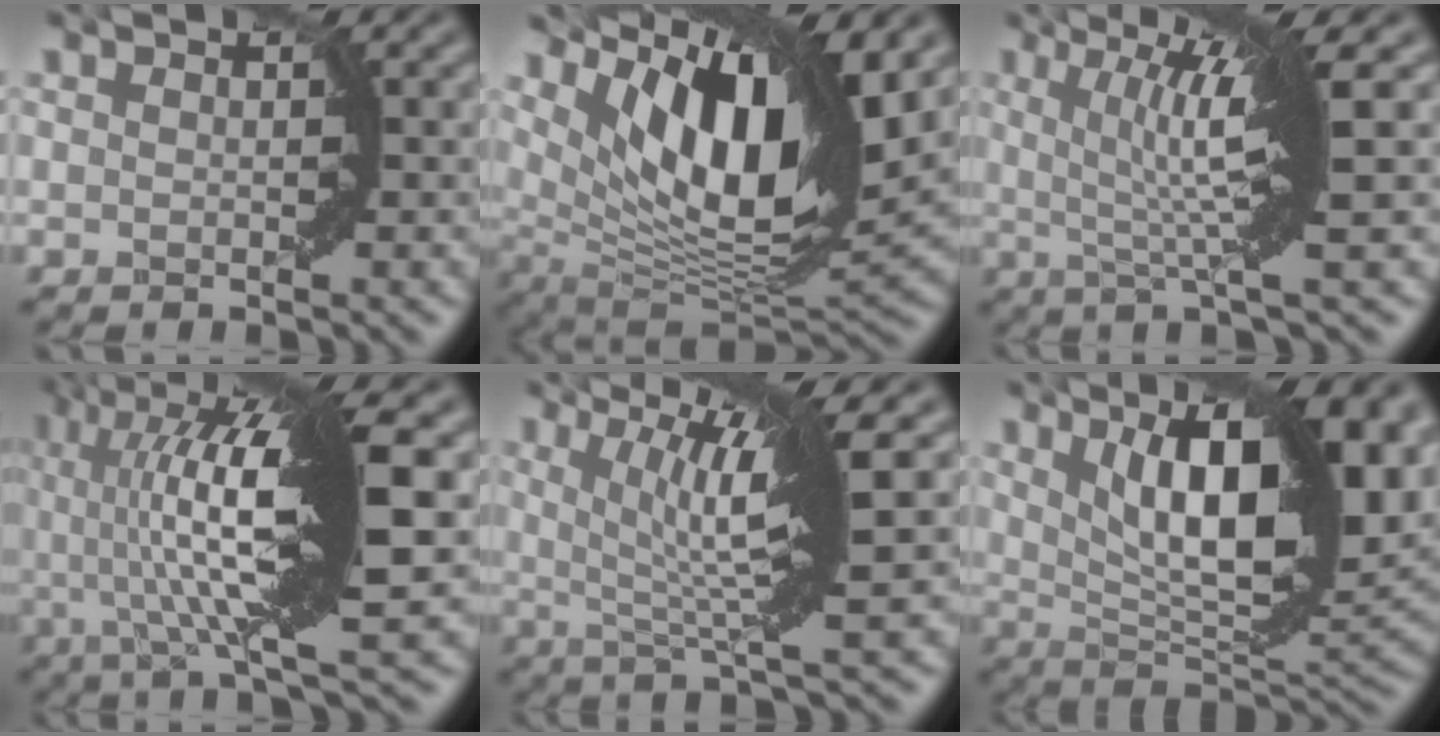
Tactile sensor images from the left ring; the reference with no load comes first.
{"total": 12.7, "force": [5.5, 5.0, 10.3], "torque": [-0.168, -0.005, 0.107]}
{"total": 6.5, "force": [1.4, 0.7, 6.4], "torque": [-0.113, 0.003, 0.024]}
{"total": 12.2, "force": [1.6, 2.7, 11.8], "torque": [-0.194, 0.012, 0.028]}
{"total": 7.3, "force": [2.1, 1.1, 6.9], "torque": [-0.110, 0.003, 0.033]}
{"total": 13.7, "force": [4.5, 4.9, 12.0], "torque": [-0.160, 0.003, 0.072]}